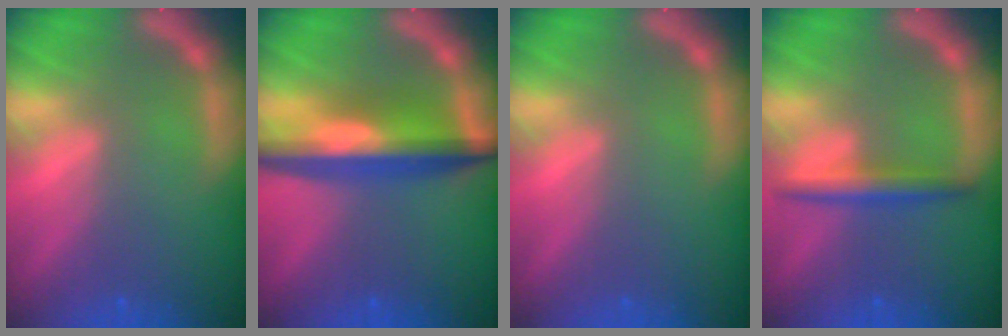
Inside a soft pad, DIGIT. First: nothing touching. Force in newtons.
{"total": 8.1}
{"total": 0.0}
{"total": 3.0}